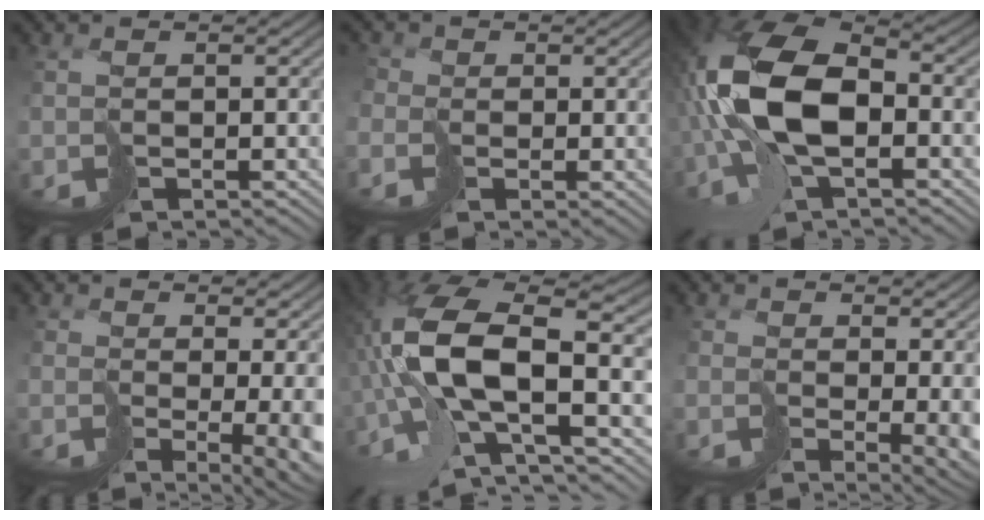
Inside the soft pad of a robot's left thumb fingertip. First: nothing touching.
{"total": 1.2, "force": [-0.7, 0.9, -0.3], "torque": [0.004, 0.004, -0.022]}
{"total": 12.7, "force": [-1.0, 6.3, 11.0], "torque": [-0.259, 0.007, -0.031]}
{"total": 6.8, "force": [-0.6, 1.7, 6.6], "torque": [-0.101, -0.030, 0.018]}
{"total": 13.9, "force": [-1.6, 4.6, 13.0], "torque": [-0.284, 0.007, -0.034]}
{"total": 4.1, "force": [0.2, 1.2, 3.9], "torque": [-0.053, -0.019, 0.015]}